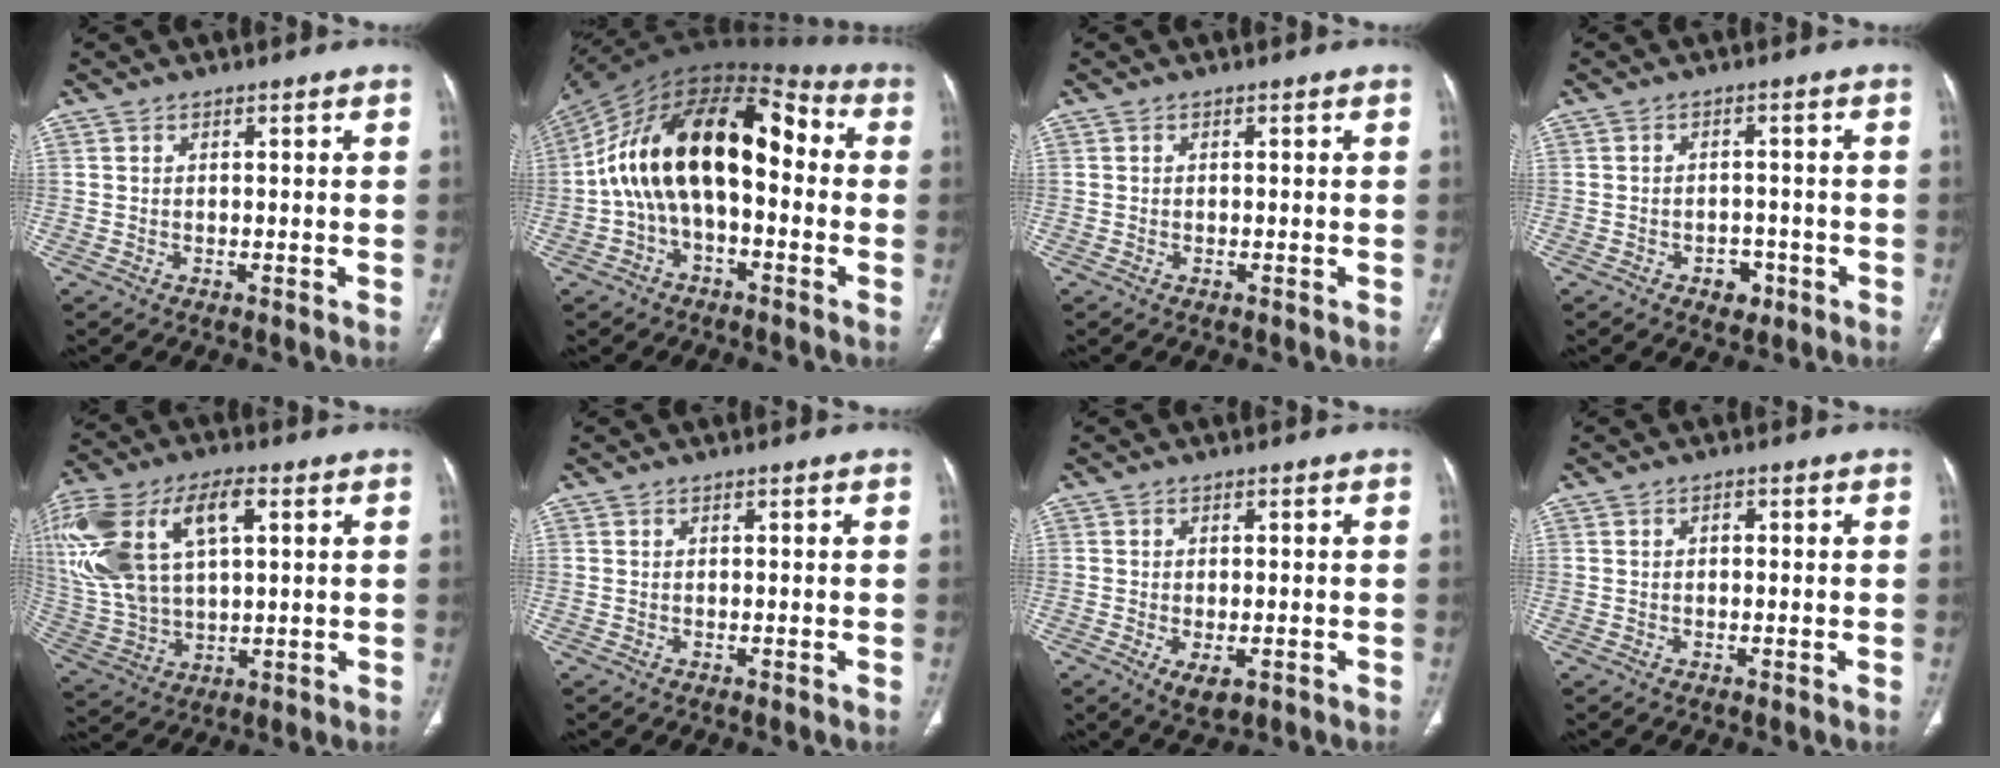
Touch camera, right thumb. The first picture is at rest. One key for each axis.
{"total": 22.3, "fx": -0.1, "fy": 12.3, "fz": 18.6, "tx": -0.300, "ty": 0.060, "tz": -0.014}
{"total": 0.0}
{"total": 3.8, "fx": -1.9, "fy": 2.6, "fz": 1.9, "tx": -0.010, "ty": 0.014, "tz": -0.022}
{"total": 24.8, "fx": 7.5, "fy": 13.7, "fz": 19.3, "tx": -0.444, "ty": 0.022, "tz": 0.145}
{"total": 0.0}
{"total": 4.4, "fx": -1.6, "fy": 2.1, "fz": 3.5, "tx": -0.063, "ty": -0.004, "tz": -0.018}
{"total": 0.9, "fx": 0.1, "fy": 0.6, "fz": 0.7, "tx": -0.010, "ty": 0.005, "tz": 0.001}